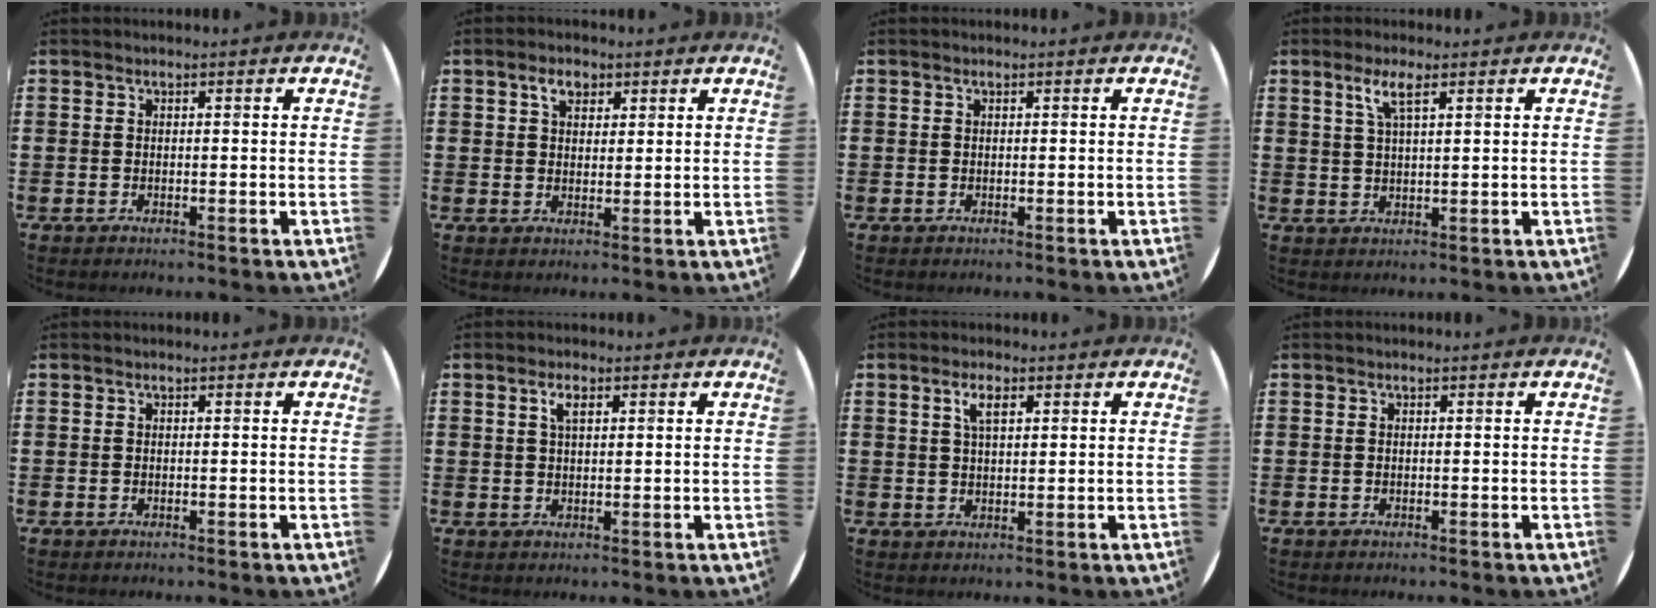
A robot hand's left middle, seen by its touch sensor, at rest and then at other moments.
{"total": 2.9, "force": [1.8, 1.7, 1.5], "torque": [-0.018, 0.000, 0.030]}
{"total": 0.0}
{"total": 3.7, "force": [2.2, 0.7, 2.9], "torque": [-0.063, 0.008, 0.037]}
{"total": 0.0}
{"total": 2.5, "force": [1.3, 1.0, 1.9], "torque": [-0.034, 0.004, 0.019]}
{"total": 3.2, "force": [1.7, 1.3, 2.4], "torque": [-0.045, 0.005, 0.026]}
{"total": 0.0}